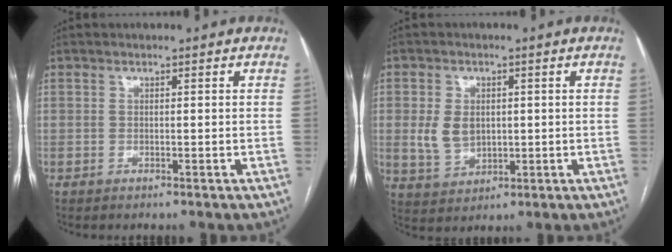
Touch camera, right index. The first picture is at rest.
{"total": 5.8, "force": [0.5, 4.2, 3.9], "torque": [-0.083, 0.007, 0.021]}